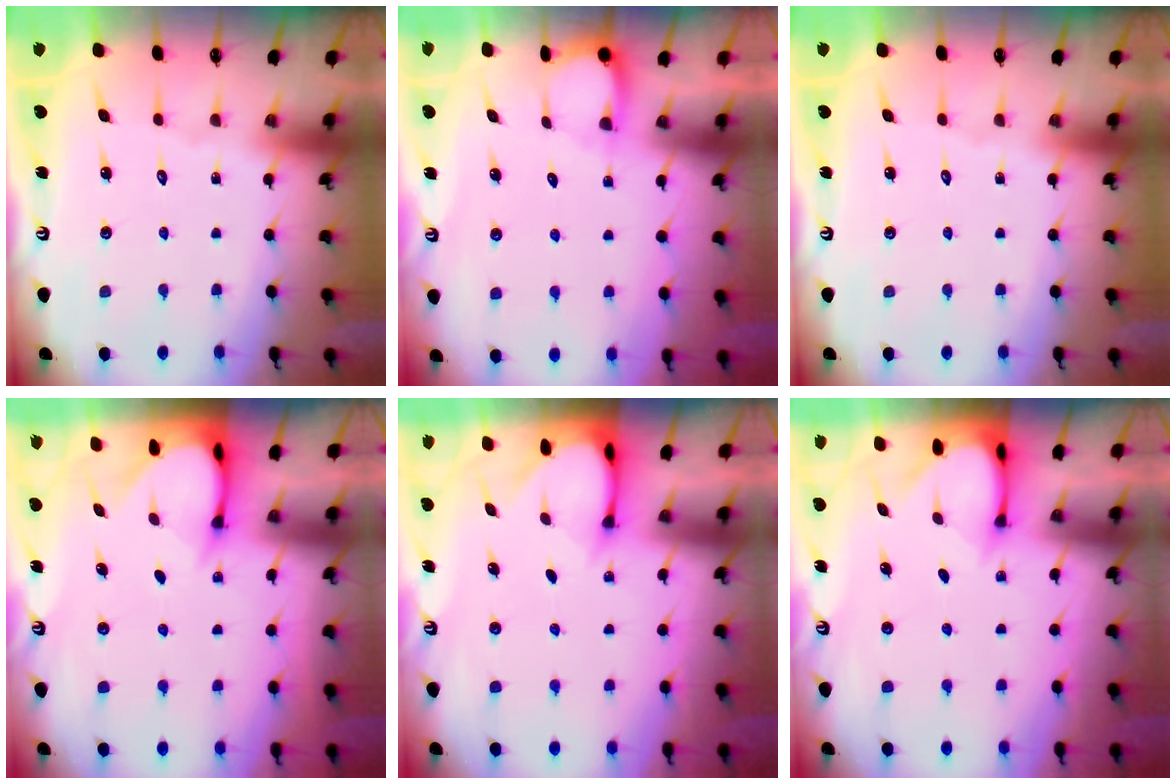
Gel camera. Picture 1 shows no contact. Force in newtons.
{"total": 1.9, "press": 1.9, "slide": 0.2}
{"total": 0.0}
{"total": 4.3, "press": 4.3, "slide": 0.5}
{"total": 3.0, "press": 3.0, "slide": 0.2}
{"total": 3.0, "press": 3.0, "slide": 0.3}